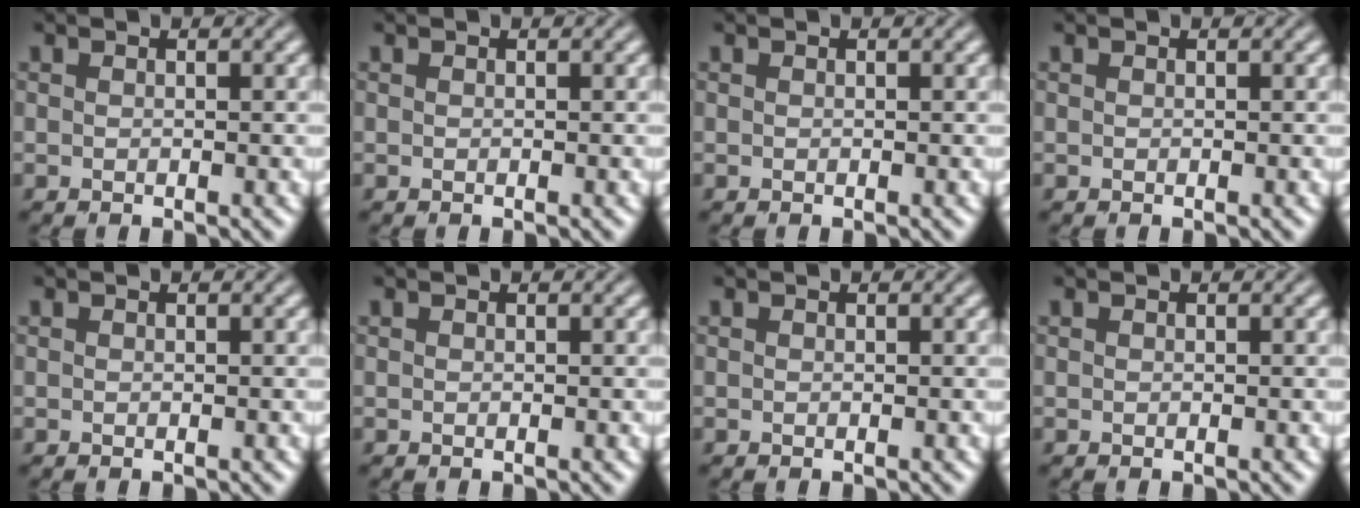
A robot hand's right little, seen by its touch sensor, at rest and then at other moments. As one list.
[{"total": 0.0}, {"total": 0.0}, {"total": 0.0}, {"total": 0.0}, {"total": 0.0}, {"total": 0.0}, {"total": 0.0}]